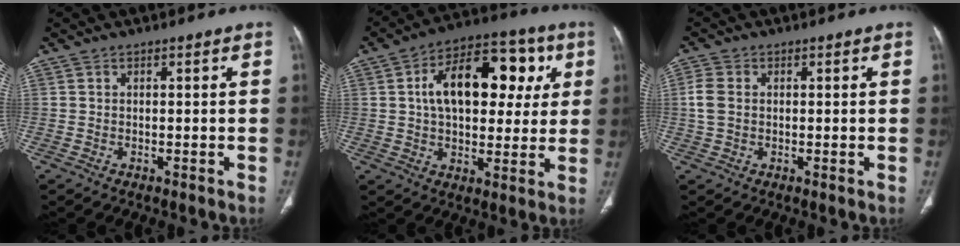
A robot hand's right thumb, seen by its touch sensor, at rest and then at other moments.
{"total": 19.0, "force": [4.4, 11.3, 14.7], "torque": [-0.184, 0.021, 0.062]}
{"total": 3.8, "force": [0.3, 2.6, 2.8], "torque": [-0.069, 0.003, 0.002]}